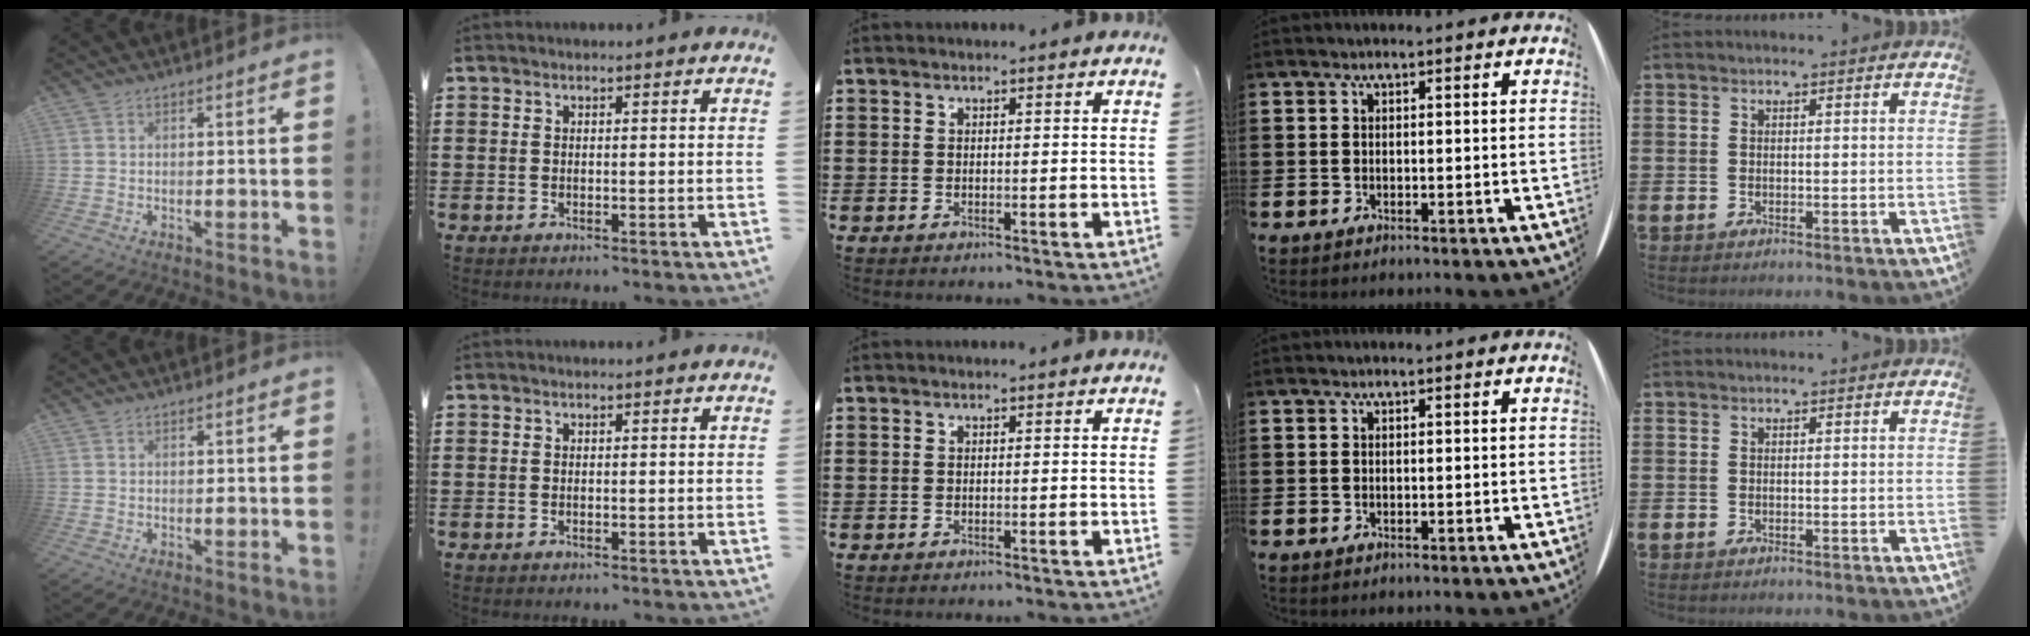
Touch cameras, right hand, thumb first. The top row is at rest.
{}